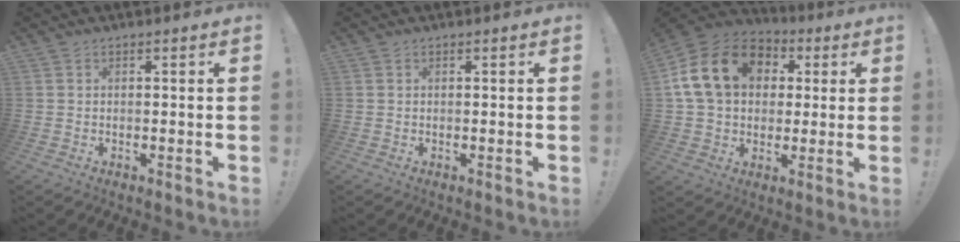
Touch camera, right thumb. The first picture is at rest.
{"total": 0.0}
{"total": 19.6, "force": [5.0, 14.7, 12.0], "torque": [-0.198, 0.004, 0.100]}